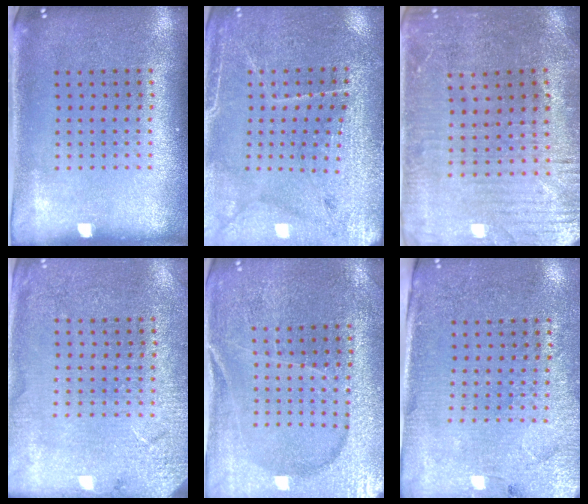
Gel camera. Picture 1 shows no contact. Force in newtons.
{"total": 3.0, "press": 2.9, "slide": 0.4}
{"total": 1.4, "press": 1.3, "slide": 0.5}
{"total": 2.6, "press": 2.6, "slide": 0.2}
{"total": 3.1, "press": 3.1, "slide": 0.4}
{"total": 2.9, "press": 2.7, "slide": 1.1}